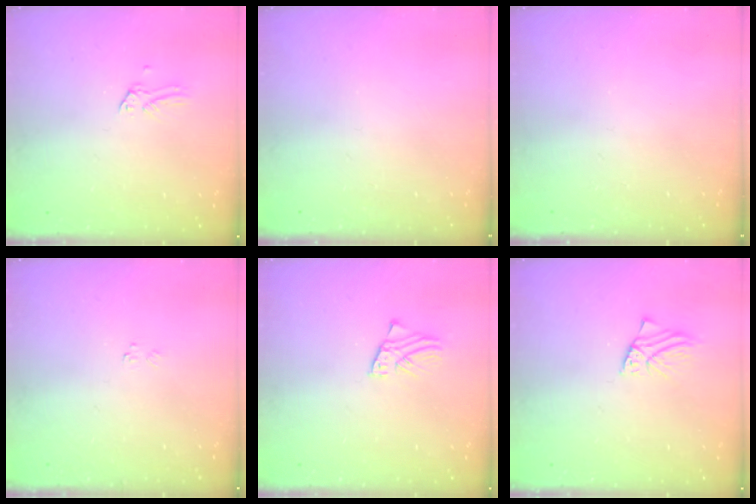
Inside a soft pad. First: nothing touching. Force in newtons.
{"total": 0.0}
{"total": 0.0}
{"total": 3.7, "press": 3.7, "slide": 0.0}
{"total": 1.6, "press": 1.6, "slide": 0.2}
{"total": 1.7, "press": 1.7, "slide": 0.2}